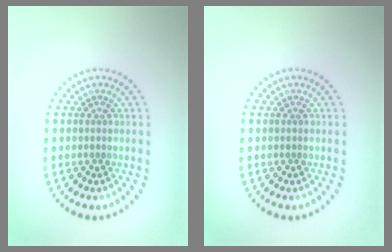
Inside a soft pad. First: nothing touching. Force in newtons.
{"total": 0.0}